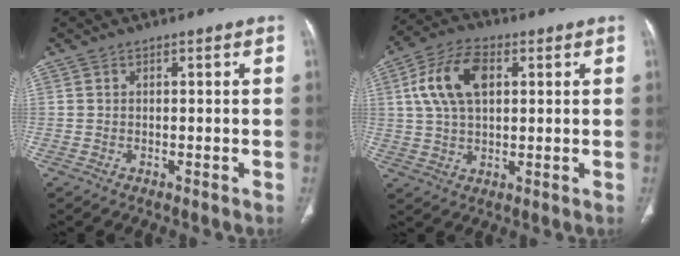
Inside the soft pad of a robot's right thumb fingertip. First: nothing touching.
{"total": 11.5, "force": [3.0, 6.6, 8.9], "torque": [-0.171, 0.011, 0.054]}